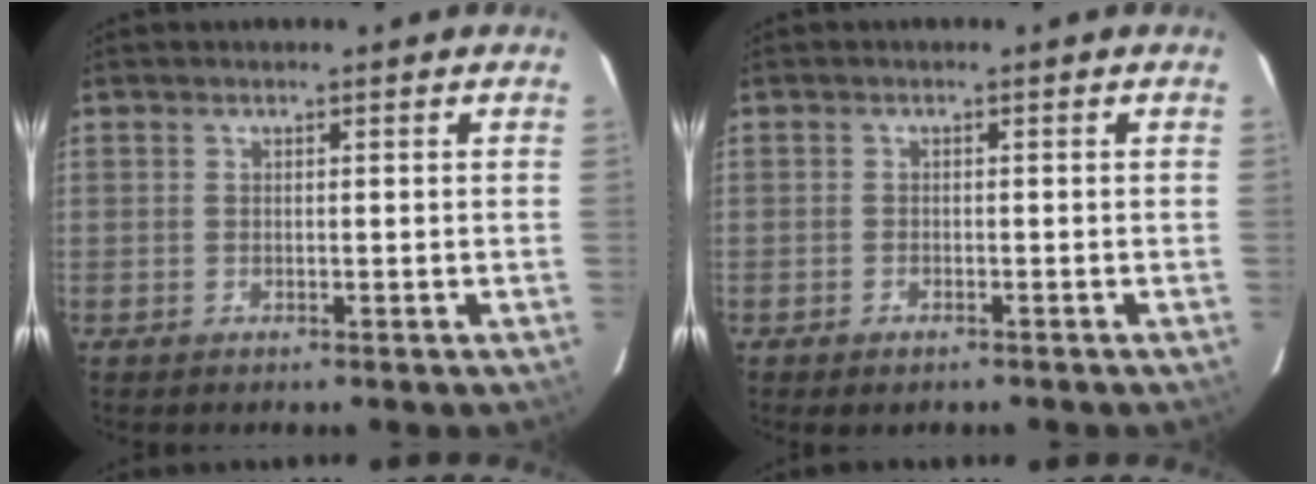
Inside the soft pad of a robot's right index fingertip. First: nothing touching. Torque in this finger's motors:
{"motor_torque": [0.02, -0.05, -0.10, -0.03]}